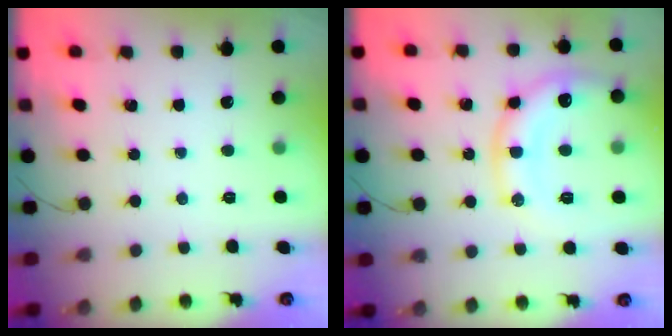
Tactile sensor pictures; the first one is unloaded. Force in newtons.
{"total": 13.8, "press": 13.7, "slide": 1.5}